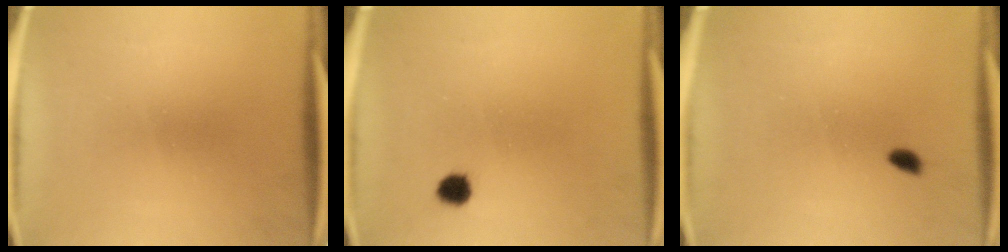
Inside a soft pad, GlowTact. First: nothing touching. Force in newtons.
{"total": 2.5}
{"total": 1.5}